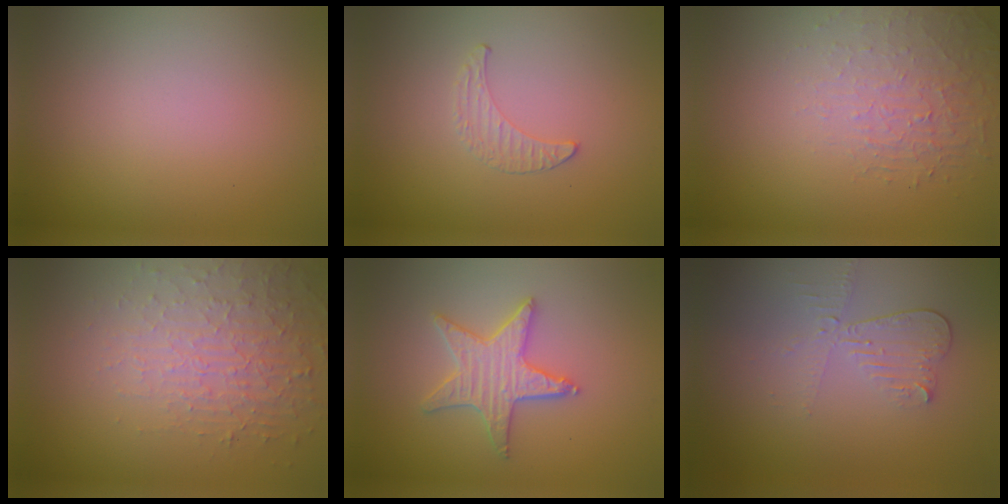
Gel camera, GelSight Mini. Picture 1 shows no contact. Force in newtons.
{"total": 0.5, "press": 0.5, "slide": 0.2}
{"total": 1.6, "press": 1.0, "slide": 1.2}
{"total": 3.9, "press": 3.5, "slide": 1.8}
{"total": 3.5, "press": 3.4, "slide": 0.8}
{"total": 3.0, "press": 2.6, "slide": 1.4}